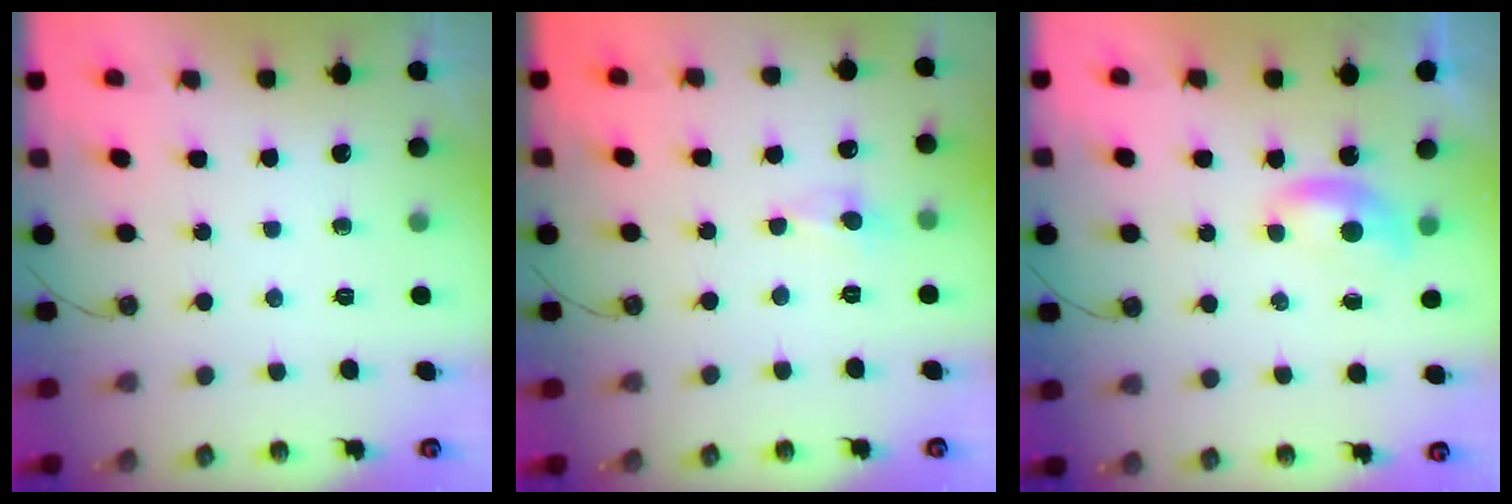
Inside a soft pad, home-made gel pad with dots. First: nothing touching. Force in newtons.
{"total": 0.7, "press": 0.7, "slide": 0.3}
{"total": 0.5, "press": 0.4, "slide": 0.4}